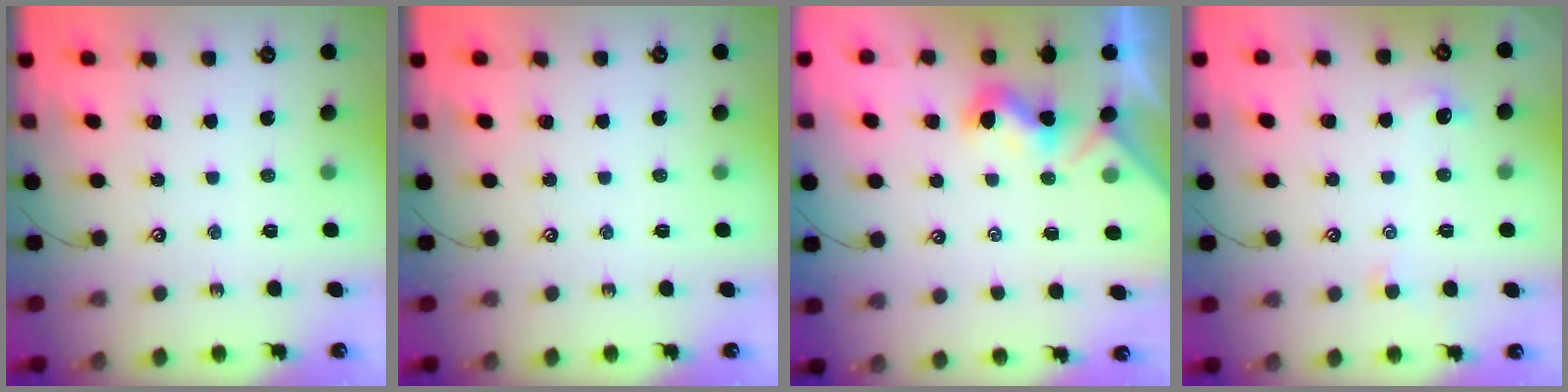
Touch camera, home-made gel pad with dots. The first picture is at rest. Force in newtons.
{"total": 0.0}
{"total": 0.9, "press": 0.8, "slide": 0.2}
{"total": 1.0, "press": 0.8, "slide": 0.6}